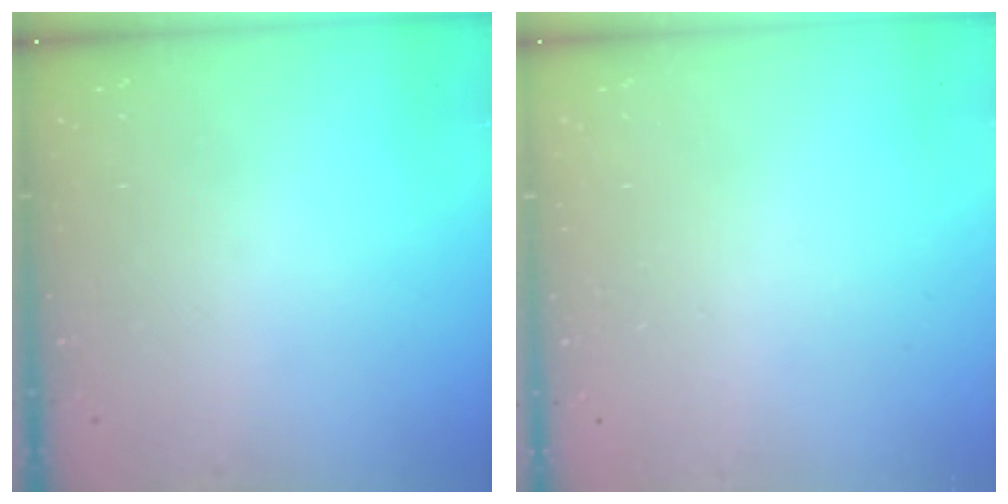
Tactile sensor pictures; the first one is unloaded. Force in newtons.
{"total": 2.6, "press": 2.6, "slide": 0.2}